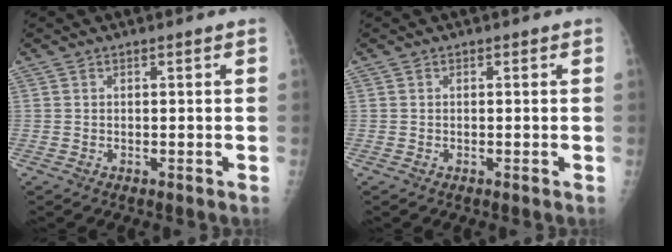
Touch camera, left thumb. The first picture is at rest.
{"total": 0.0}